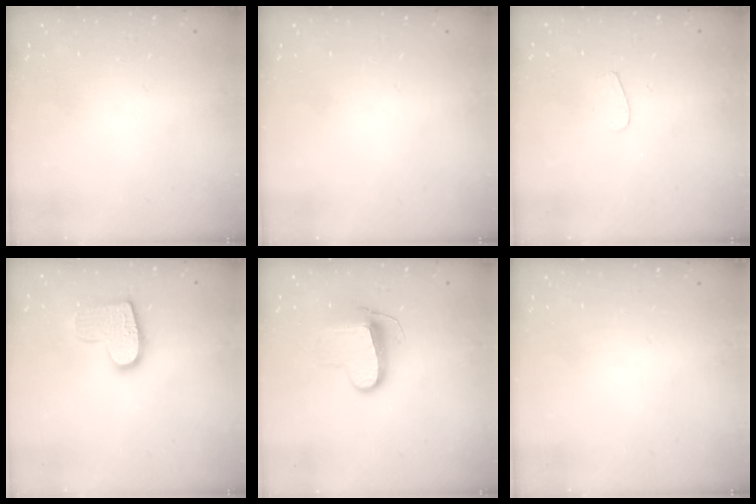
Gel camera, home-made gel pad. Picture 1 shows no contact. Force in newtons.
{"total": 0.0}
{"total": 3.6, "press": 3.6, "slide": 0.3}
{"total": 12.7, "press": 12.6, "slide": 0.8}
{"total": 10.0, "press": 10.0, "slide": 0.5}
{"total": 0.0}